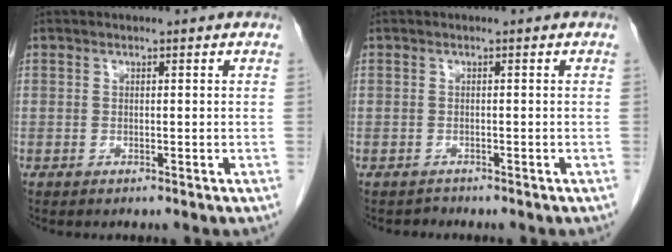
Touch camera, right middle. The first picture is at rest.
{"total": 0.7, "force": [-0.6, 0.2, -0.3], "torque": [0.001, -0.003, -0.012]}